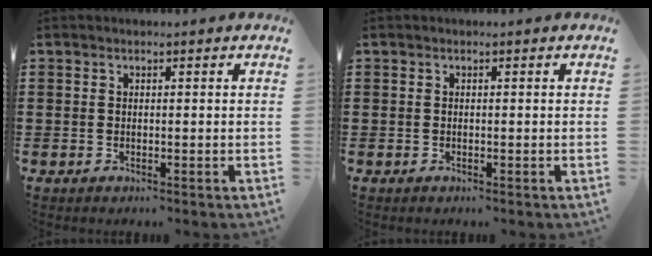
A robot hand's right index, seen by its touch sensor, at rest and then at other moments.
{"total": 0.0}